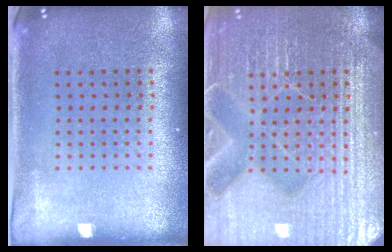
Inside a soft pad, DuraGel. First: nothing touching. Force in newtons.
{"total": 7.4, "press": 7.3, "slide": 0.9}